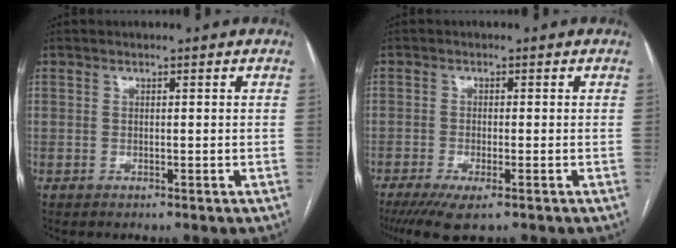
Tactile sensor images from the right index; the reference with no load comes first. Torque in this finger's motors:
{"motor_torque": [0.58, -0.23, 0.00, 0.01]}